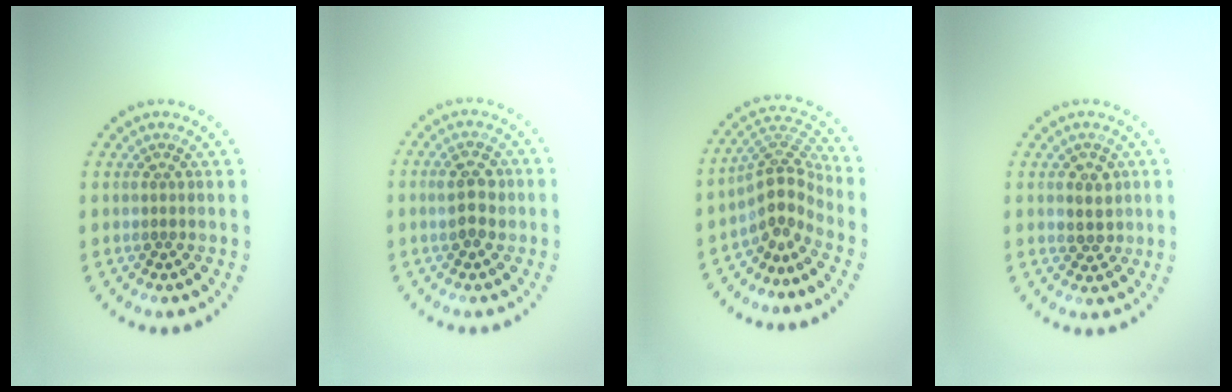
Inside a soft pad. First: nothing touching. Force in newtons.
{"total": 2.5, "press": 2.5, "slide": 0.2}
{"total": 3.9, "press": 2.7, "slide": 2.7}
{"total": 2.2, "press": 2.1, "slide": 0.7}